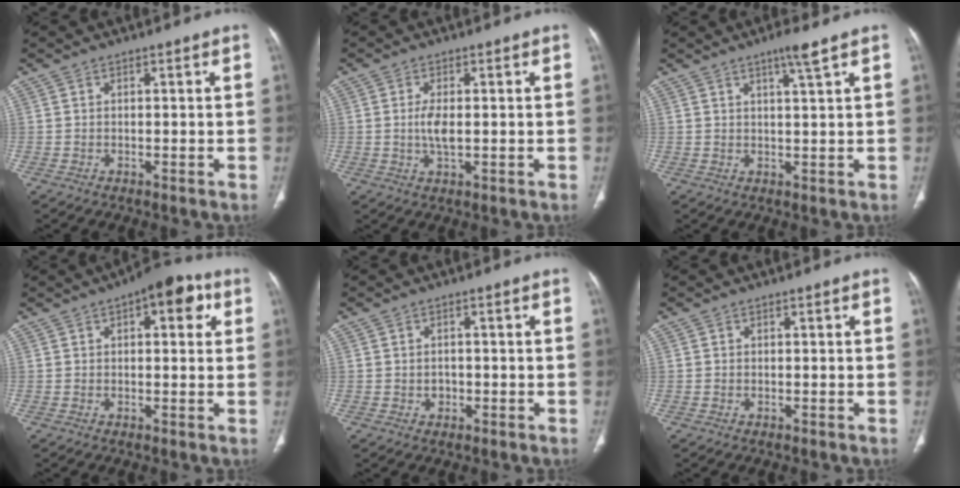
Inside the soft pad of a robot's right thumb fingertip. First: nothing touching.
{"total": 3.6, "force": [0.0, 1.4, 3.3], "torque": [-0.071, -0.006, 0.000]}
{"total": 3.5, "force": [2.2, -0.4, 2.7], "torque": [-0.049, -0.015, 0.041]}
{"total": 9.0, "force": [3.7, 4.2, 7.1], "torque": [-0.059, 0.008, 0.039]}
{"total": 1.8, "force": [-0.4, 1.6, 0.9], "torque": [-0.004, 0.004, -0.003]}
{"total": 0.0}